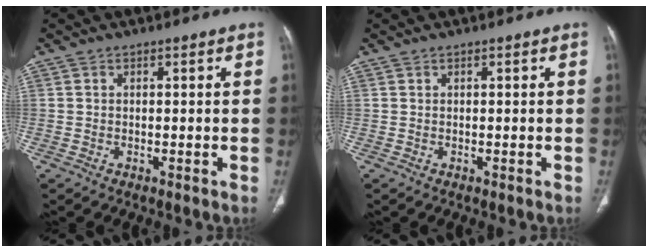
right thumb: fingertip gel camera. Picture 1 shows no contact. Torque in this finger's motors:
{"motor_torque": [0.02, -0.01, -0.20, 0.11, 0.00]}